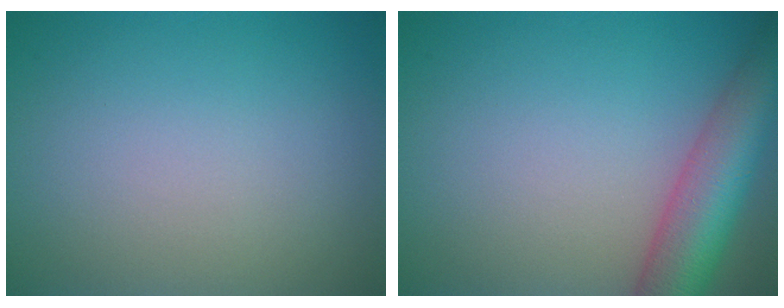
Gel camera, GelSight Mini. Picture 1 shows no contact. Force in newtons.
{"total": 7.6, "press": 7.6, "slide": 0.4}